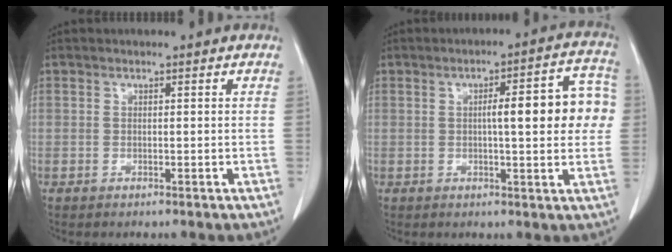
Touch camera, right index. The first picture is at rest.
{"total": 10.7, "force": [0.9, 2.2, 10.4], "torque": [-0.129, 0.031, 0.009]}